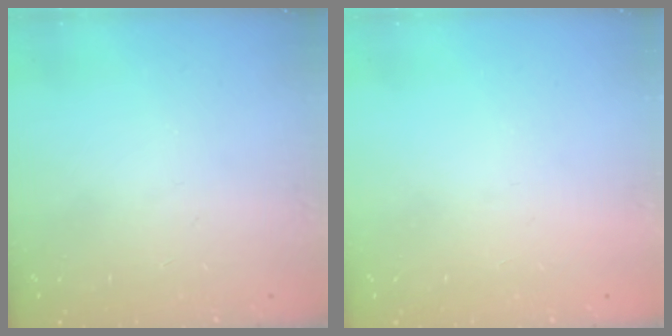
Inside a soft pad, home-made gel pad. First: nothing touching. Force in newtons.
{"total": 1.5, "press": 1.5, "slide": 0.1}